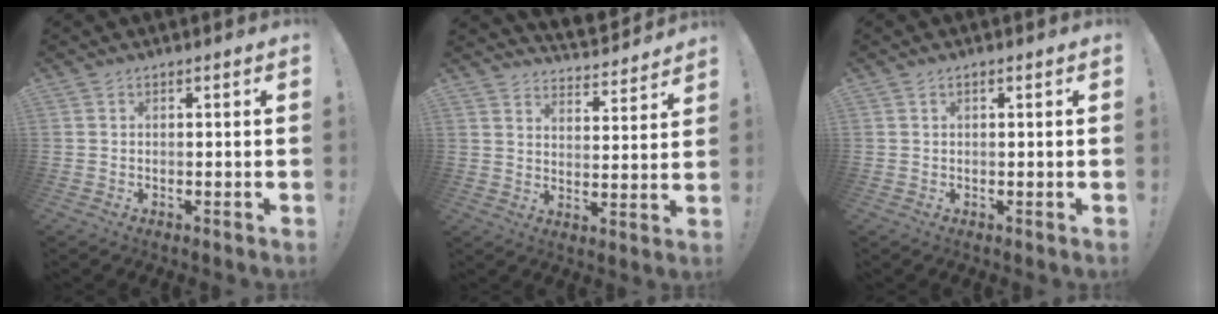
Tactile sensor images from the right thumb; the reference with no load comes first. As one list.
[{"total": 5.8, "force": [5.3, 2.0, 1.1], "torque": [-0.013, -0.054, 0.096]}, {"total": 0.6, "force": [0.3, 0.2, 0.5], "torque": [-0.006, -0.002, 0.005]}]